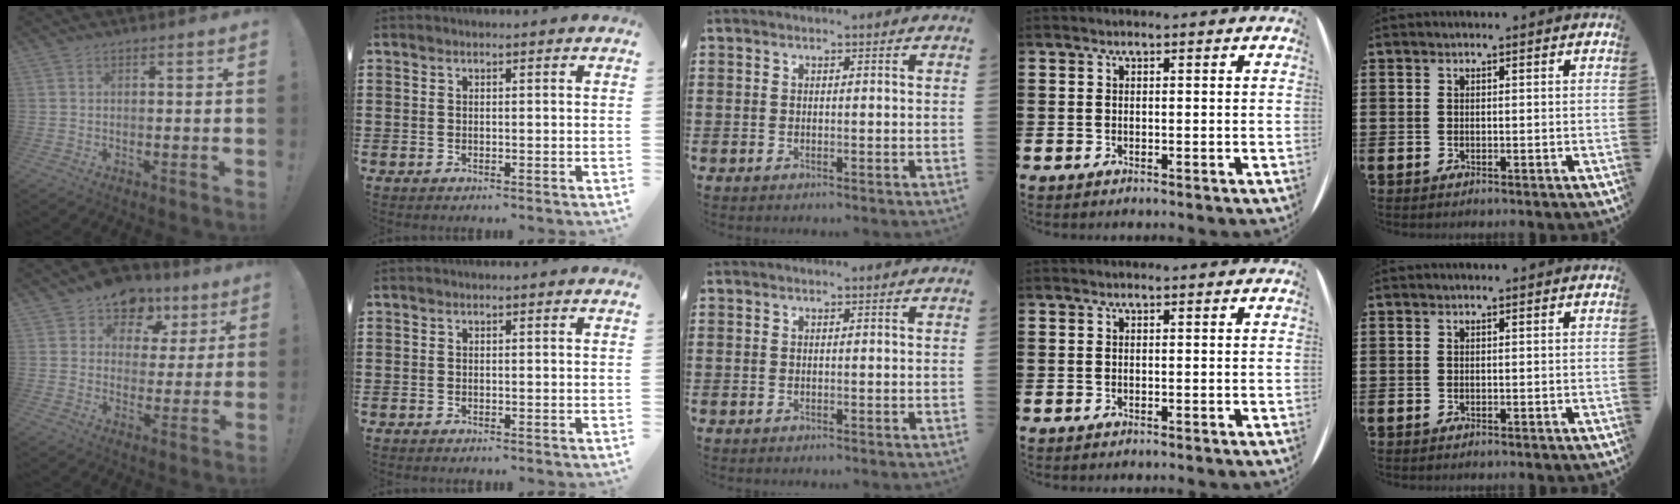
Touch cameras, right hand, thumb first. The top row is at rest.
{"thumb": {"total": 10.4, "force": [6.6, 7.2, 3.4], "torque": [-0.045, -0.043, 0.122]}}